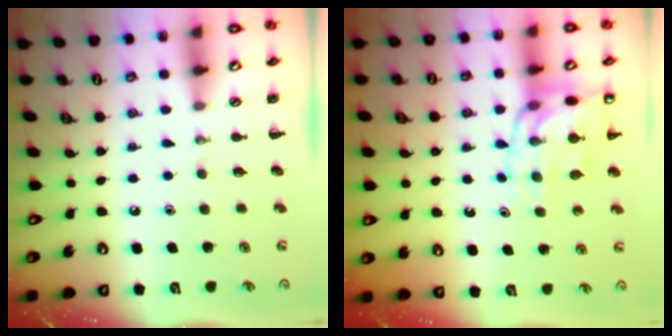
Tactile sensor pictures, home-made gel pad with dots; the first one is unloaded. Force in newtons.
{"total": 12.7, "press": 12.4, "slide": 2.9}